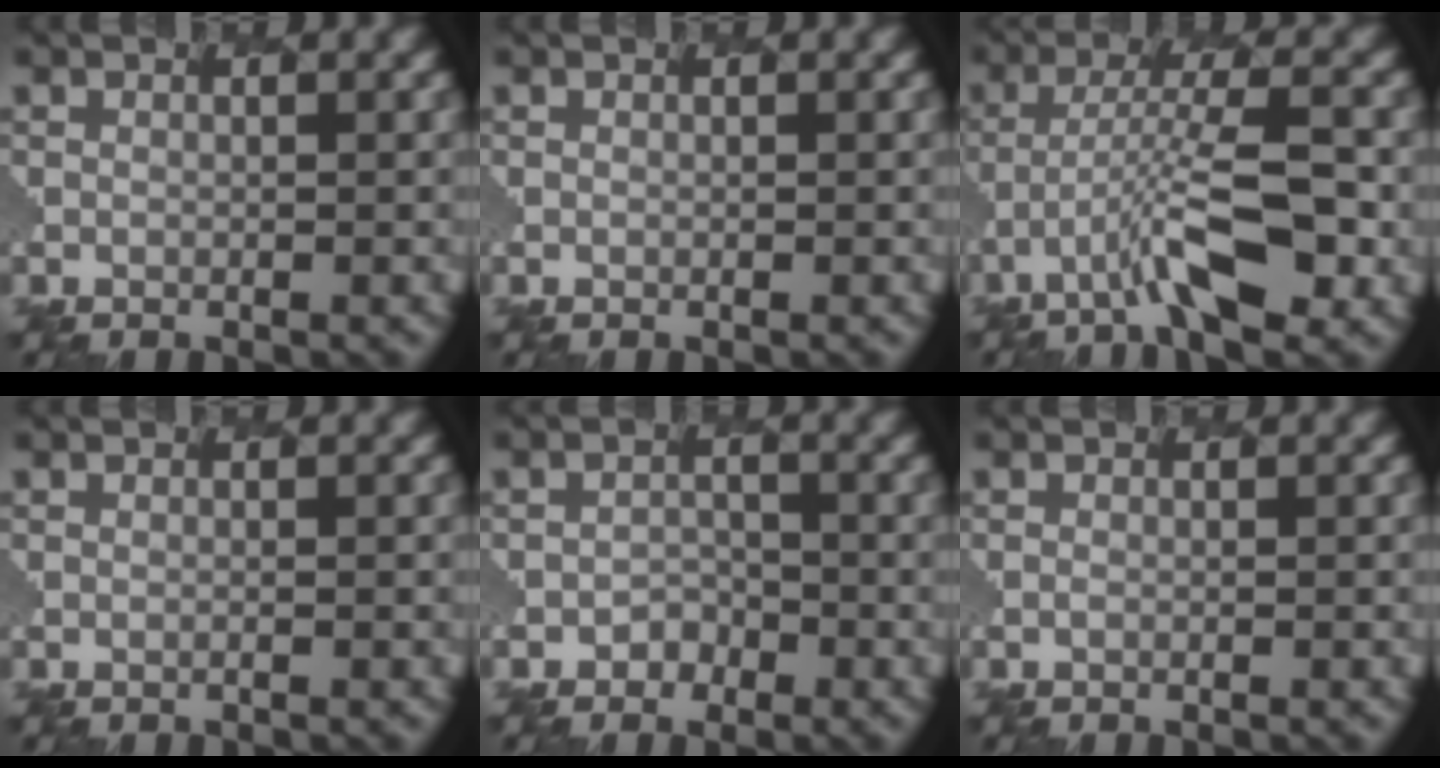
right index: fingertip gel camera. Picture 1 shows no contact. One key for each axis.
{"total": 0.0}
{"total": 5.8, "fx": -3.2, "fy": 1.1, "fz": 4.7, "tx": -0.101, "ty": 0.016, "tz": -0.062}
{"total": 0.0}
{"total": 1.5, "fx": -1.0, "fy": 0.9, "fz": -0.7, "tx": 0.004, "ty": 0.009, "tz": -0.020}
{"total": 0.0}